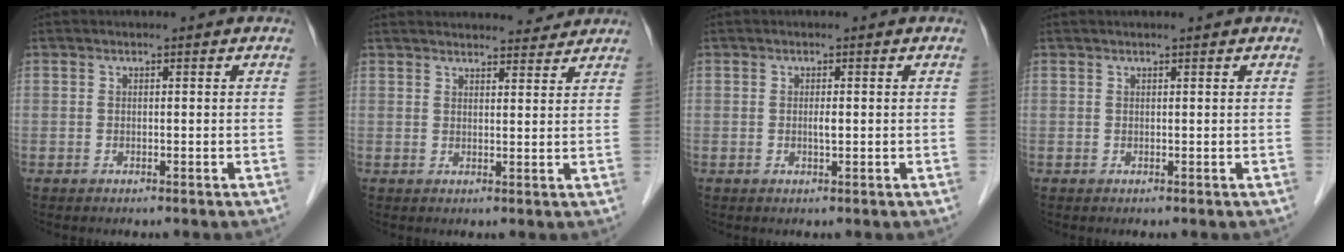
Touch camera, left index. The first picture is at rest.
{"total": 15.5, "force": [14.5, 2.8, 4.7], "torque": [-0.067, 0.035, 0.202]}
{"total": 1.4, "force": [0.2, 0.2, 1.3], "torque": [-0.028, 0.001, 0.005]}
{"total": 2.9, "force": [2.5, 0.0, 1.6], "torque": [-0.020, 0.030, 0.041]}